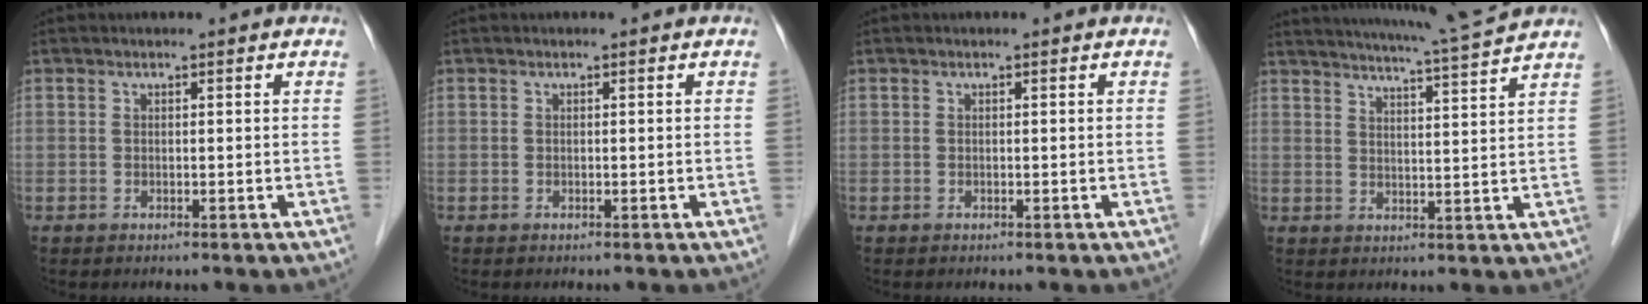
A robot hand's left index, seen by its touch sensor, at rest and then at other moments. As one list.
[{"total": 0.0}, {"total": 0.0}, {"total": 11.0, "force": [10.2, -1.8, 3.6], "torque": [-0.071, -0.018, 0.139]}]